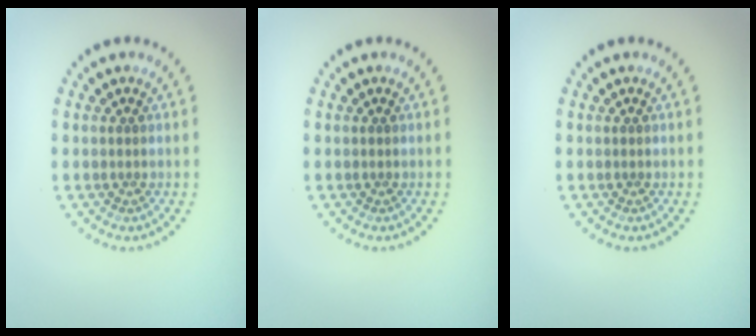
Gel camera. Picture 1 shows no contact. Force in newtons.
{"total": 0.0}
{"total": 0.0}